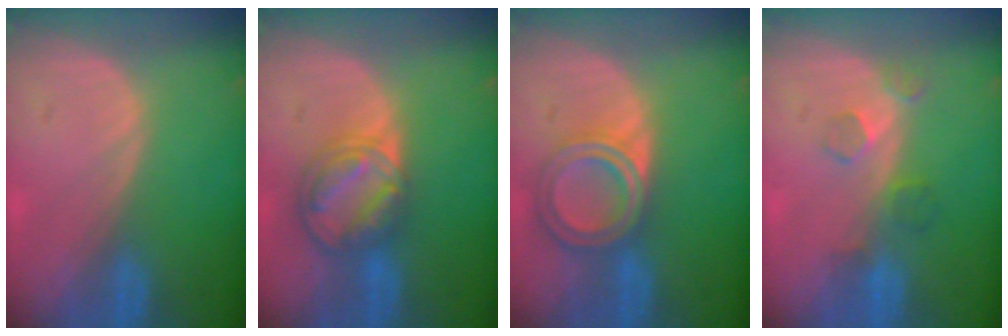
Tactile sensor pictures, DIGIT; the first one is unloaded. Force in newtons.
{"total": 8.3, "press": 7.0, "slide": 4.4}
{"total": 6.8, "press": 6.0, "slide": 3.1}
{"total": 4.0, "press": 3.6, "slide": 1.8}